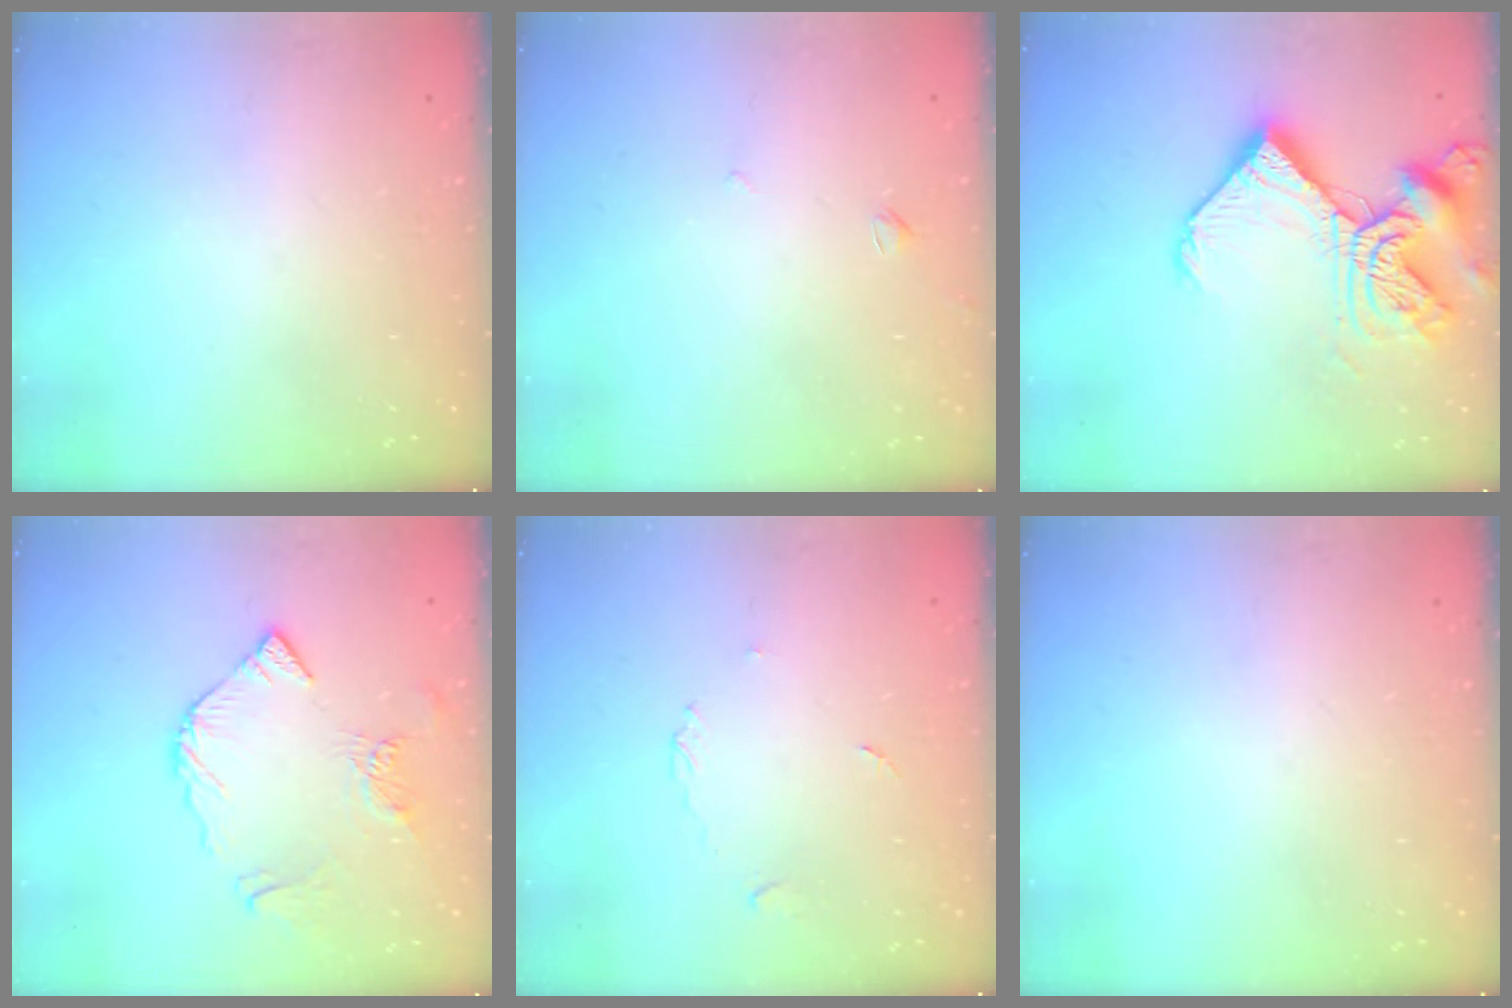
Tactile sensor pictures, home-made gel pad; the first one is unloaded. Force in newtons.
{"total": 1.7, "press": 1.6, "slide": 0.5}
{"total": 16.8, "press": 16.7, "slide": 1.7}
{"total": 9.8, "press": 9.8, "slide": 1.2}
{"total": 2.7, "press": 2.7, "slide": 0.4}
{"total": 0.0}